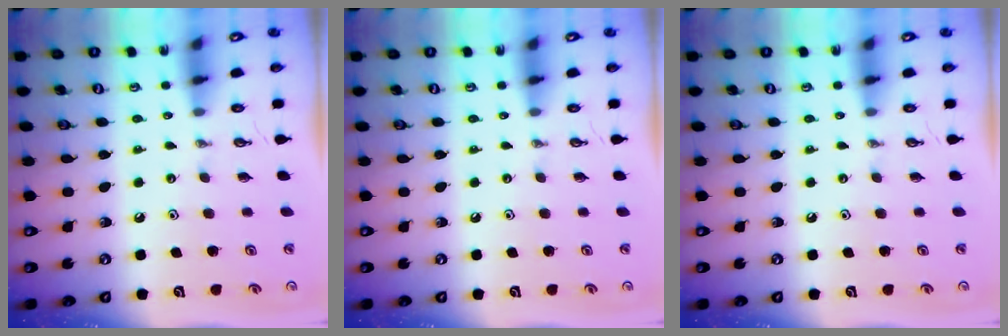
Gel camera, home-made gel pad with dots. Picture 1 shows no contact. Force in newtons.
{"total": 0.0}
{"total": 0.0}